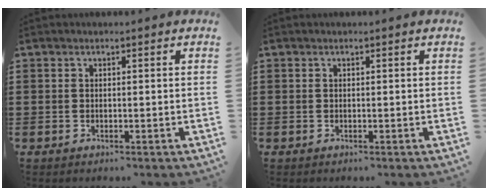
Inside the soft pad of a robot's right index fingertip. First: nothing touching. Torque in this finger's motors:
{"motor_torque": [-0.94, 1.20, 0.00, 0.00]}